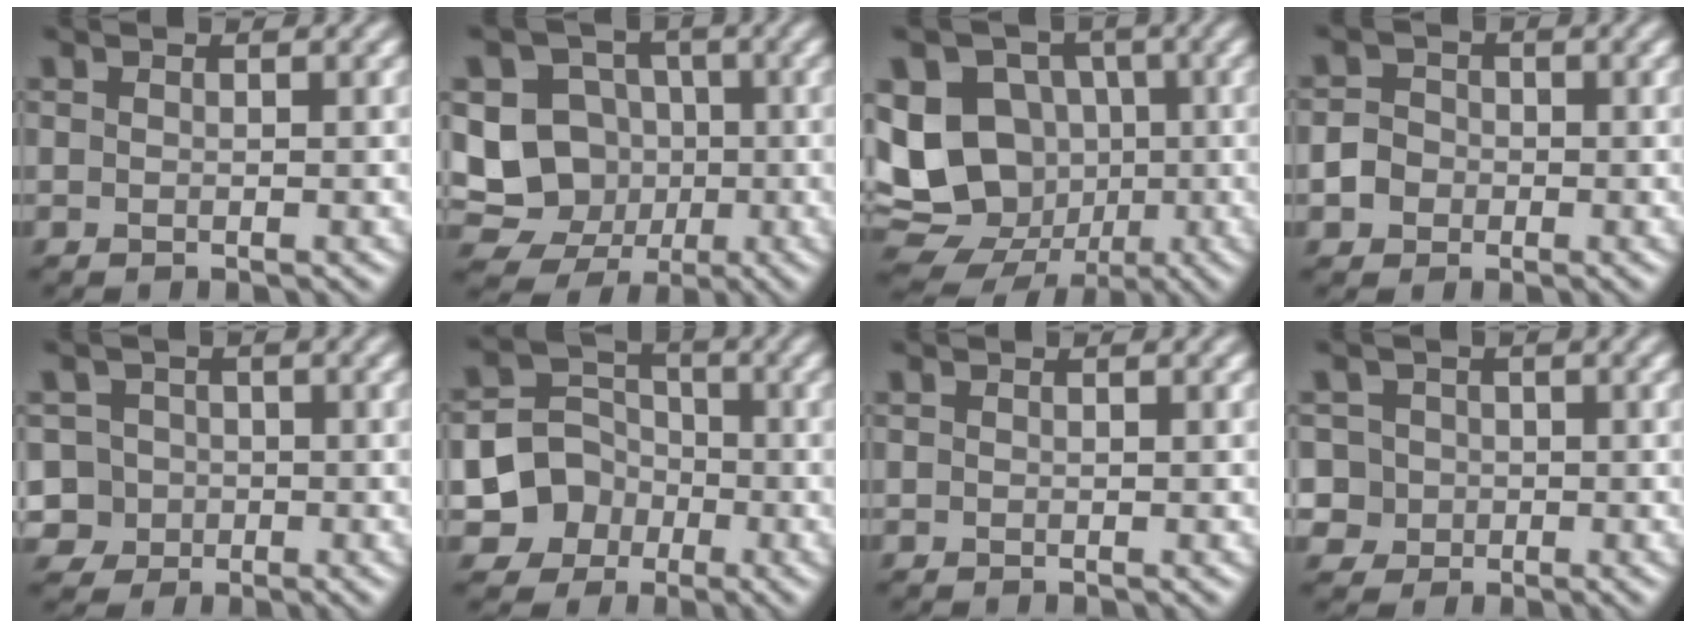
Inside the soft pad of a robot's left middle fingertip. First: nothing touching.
{"total": 9.8, "force": [-1.1, 9.1, 3.4], "torque": [-0.069, 0.024, -0.044]}
{"total": 15.2, "force": [-1.4, 13.4, 7.1], "torque": [-0.155, 0.006, -0.043]}
{"total": 2.8, "force": [-1.0, 2.5, 0.7], "torque": [0.006, 0.007, -0.031]}
{"total": 5.2, "force": [-0.4, 4.9, 1.9], "torque": [-0.021, 0.029, -0.035]}
{"total": 6.5, "force": [-2.4, 5.8, 1.5], "torque": [-0.014, 0.000, -0.074]}
{"total": 0.0}
{"total": 5.2, "force": [0.8, 4.8, 1.9], "torque": [-0.026, 0.031, -0.009]}